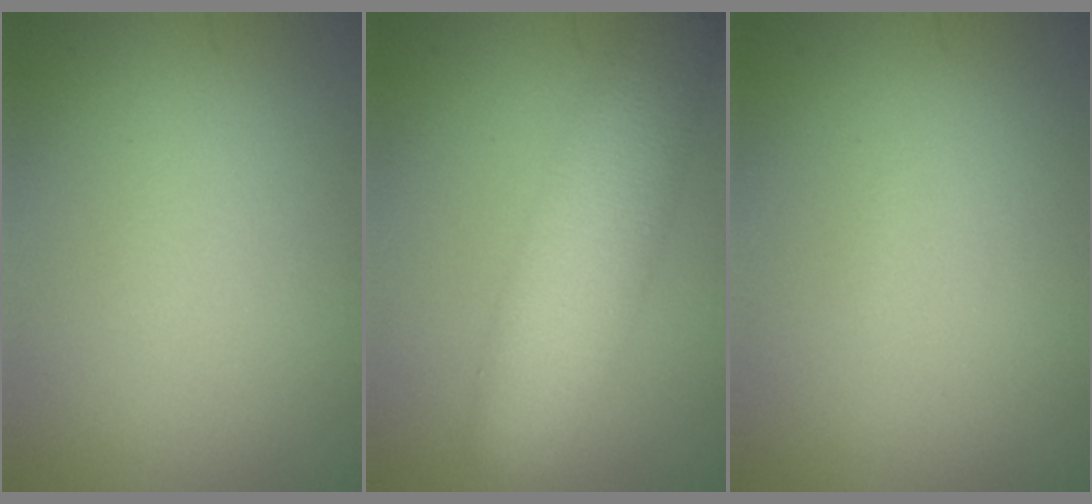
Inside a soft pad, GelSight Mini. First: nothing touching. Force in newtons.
{"total": 7.3, "press": 7.3, "slide": 0.3}
{"total": 0.0}